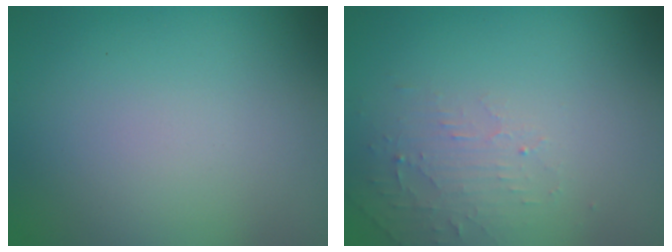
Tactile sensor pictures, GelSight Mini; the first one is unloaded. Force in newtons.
{"total": 2.0, "press": 1.9, "slide": 0.4}